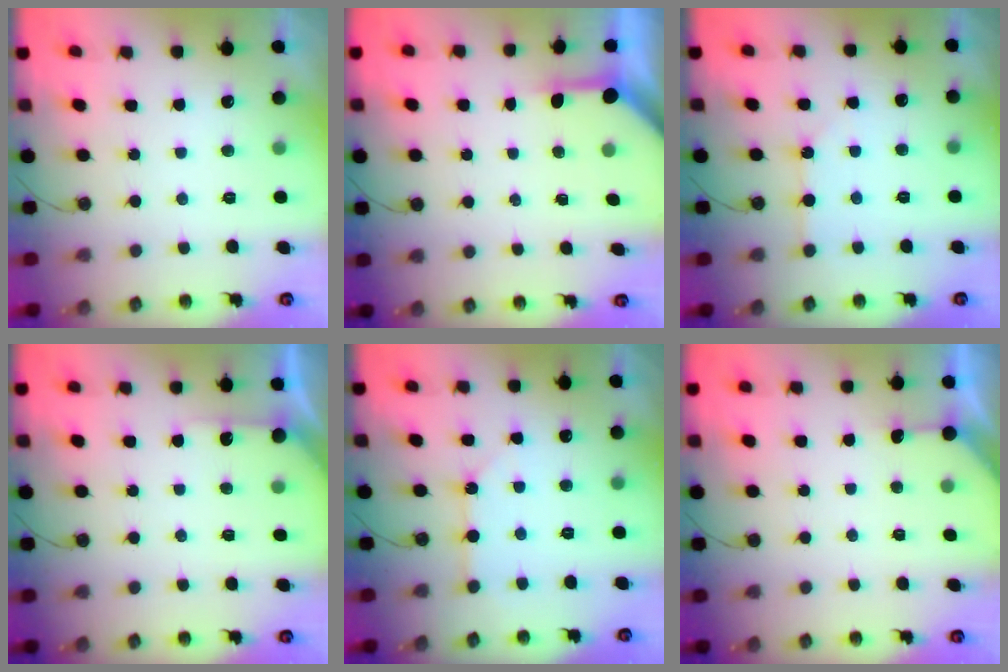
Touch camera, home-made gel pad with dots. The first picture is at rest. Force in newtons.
{"total": 3.5, "press": 3.5, "slide": 0.5}
{"total": 1.5, "press": 1.5, "slide": 0.3}
{"total": 4.3, "press": 4.3, "slide": 0.5}
{"total": 2.5, "press": 2.5, "slide": 0.3}
{"total": 3.0, "press": 2.9, "slide": 0.4}